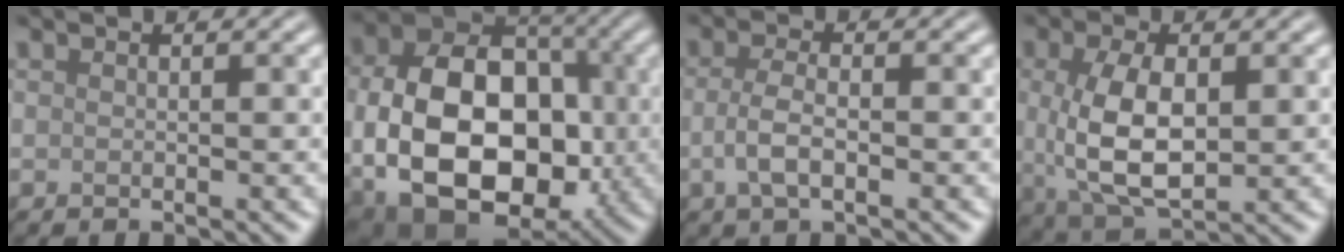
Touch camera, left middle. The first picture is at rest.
{"total": 16.3, "force": [-2.3, 11.3, 11.5], "torque": [-0.194, -0.026, -0.035]}
{"total": 2.9, "force": [-0.7, 1.2, 2.6], "torque": [-0.059, -0.002, -0.015]}
{"total": 7.2, "force": [0.2, 3.6, 6.2], "torque": [-0.138, -0.005, 0.010]}